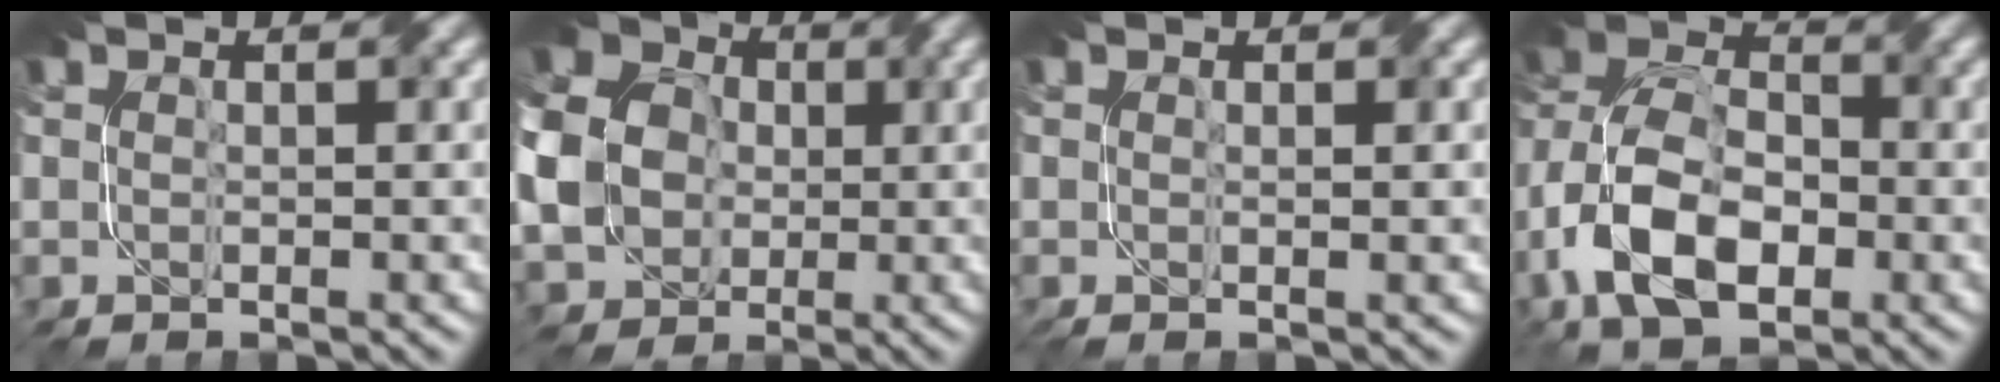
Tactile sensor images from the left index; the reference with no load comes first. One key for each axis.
{"total": 11.9, "fx": 0.5, "fy": 10.4, "fz": 5.9, "tx": -0.147, "ty": 0.003, "tz": -0.020}
{"total": 1.3, "fx": 0.0, "fy": 0.3, "fz": 1.2, "tx": -0.015, "ty": -0.001, "tz": -0.004}
{"total": 11.3, "fx": -4.1, "fy": 6.8, "fz": 8.1, "tx": -0.163, "ty": 0.000, "tz": -0.087}